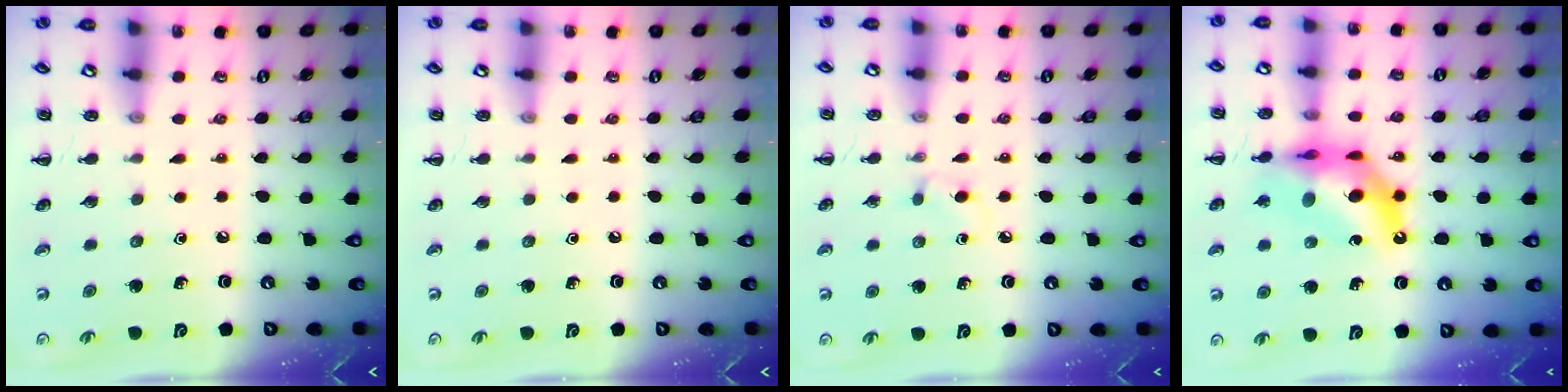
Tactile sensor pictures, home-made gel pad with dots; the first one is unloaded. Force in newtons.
{"total": 0.0}
{"total": 1.9, "press": 1.6, "slide": 1.0}
{"total": 14.5, "press": 14.0, "slide": 4.1}